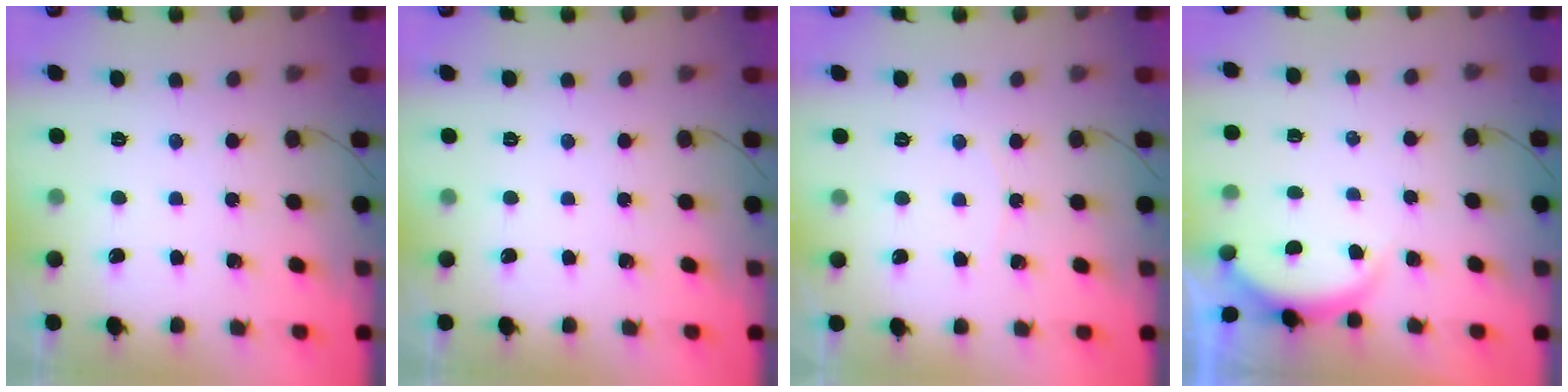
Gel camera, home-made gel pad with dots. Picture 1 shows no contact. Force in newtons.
{"total": 0.0}
{"total": 3.9, "press": 3.1, "slide": 2.4}
{"total": 1.6, "press": 1.5, "slide": 0.6}